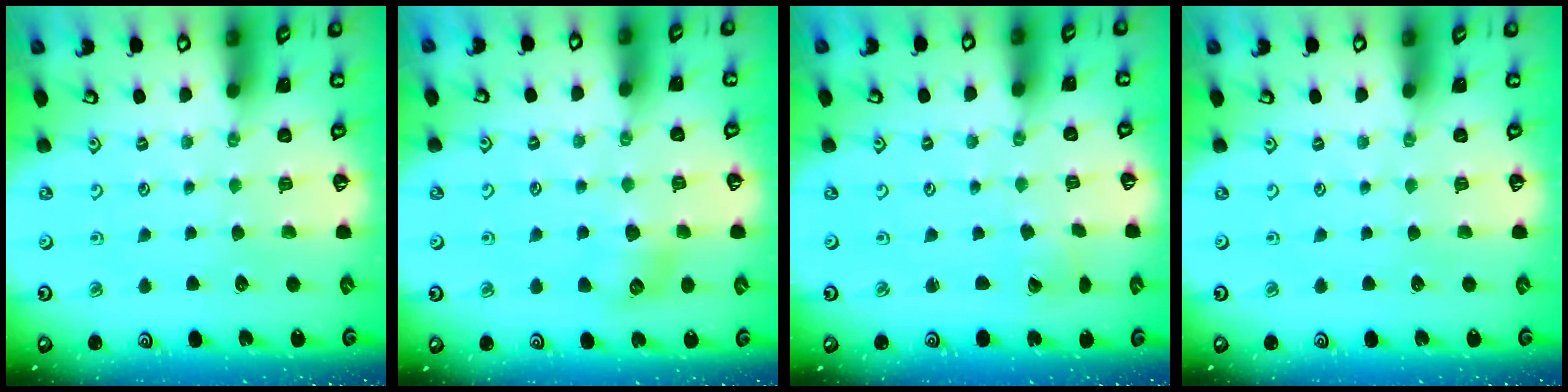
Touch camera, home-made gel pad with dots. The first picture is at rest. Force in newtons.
{"total": 6.5, "press": 6.4, "slide": 0.6}
{"total": 1.5, "press": 1.5, "slide": 0.1}
{"total": 0.0}